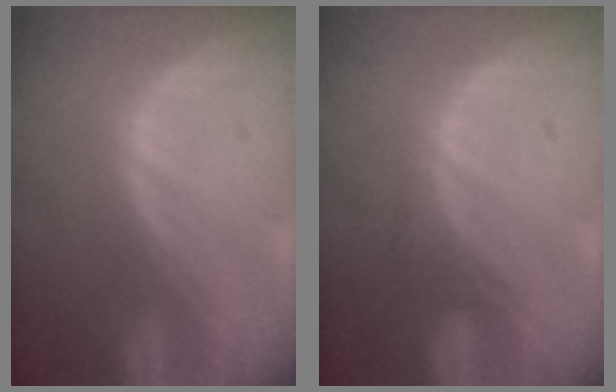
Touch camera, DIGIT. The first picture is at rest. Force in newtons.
{"total": 2.3, "press": 2.2, "slide": 0.7}